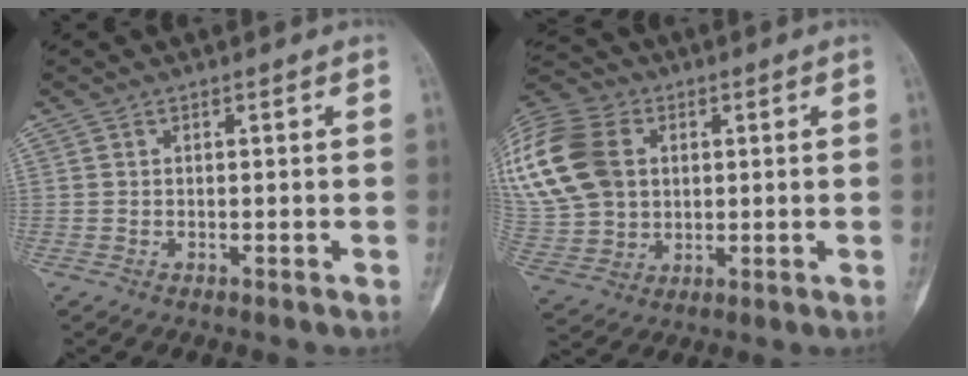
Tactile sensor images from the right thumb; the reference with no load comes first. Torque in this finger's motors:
{"motor_torque": [-1.10, 1.85, 1.41, 0.10, 0.14]}